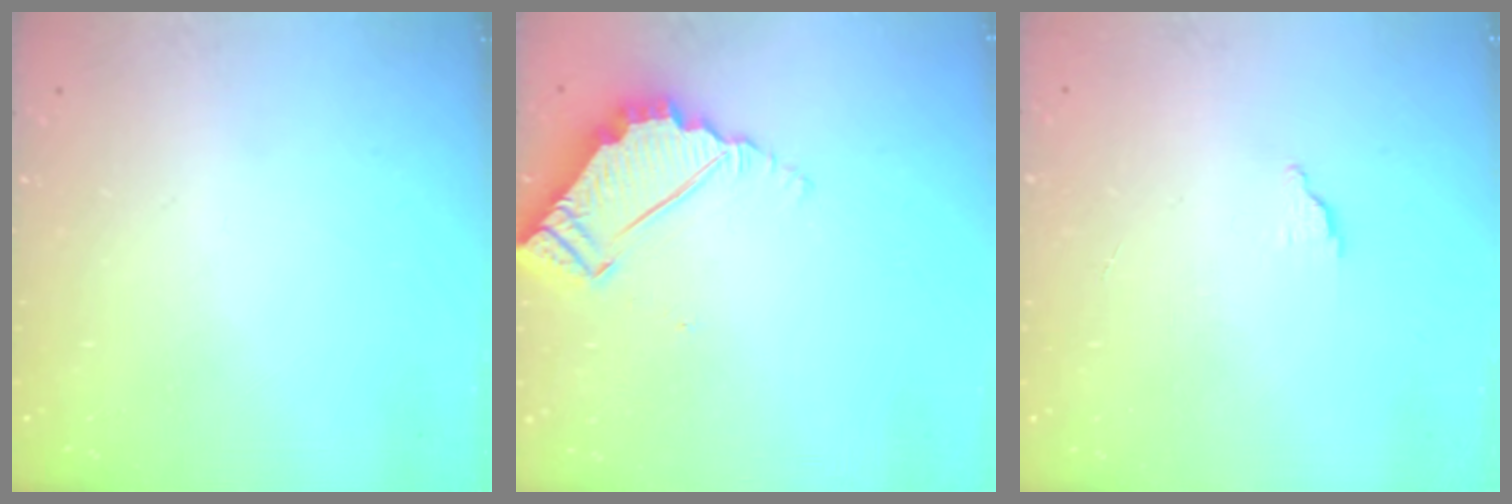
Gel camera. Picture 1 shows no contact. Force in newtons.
{"total": 4.9, "press": 4.9, "slide": 0.2}
{"total": 1.5, "press": 1.5, "slide": 0.1}